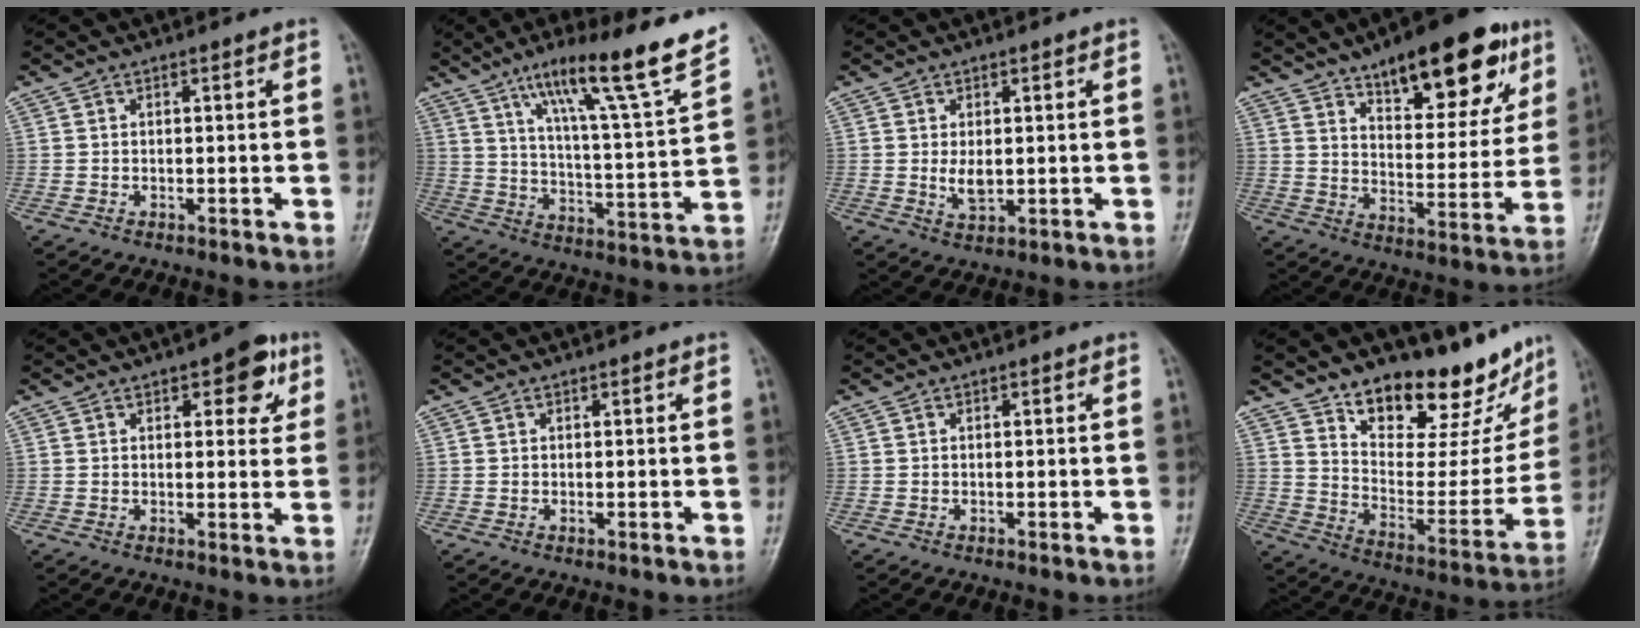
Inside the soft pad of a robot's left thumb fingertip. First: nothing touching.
{"total": 18.9, "force": [12.8, 1.3, 13.9], "torque": [-0.196, -0.061, 0.202]}
{"total": 3.8, "force": [0.3, 2.3, 3.0], "torque": [-0.043, -0.010, 0.009]}
{"total": 21.6, "force": [12.6, 8.5, 15.3], "torque": [-0.170, -0.042, 0.188]}
{"total": 7.6, "force": [3.5, 3.7, 5.6], "torque": [-0.033, -0.008, 0.036]}
{"total": 0.7, "force": [0.2, 0.4, 0.5], "torque": [-0.004, -0.001, 0.003]}
{"total": 0.0}
{"total": 22.4, "force": [17.3, 8.5, 11.4], "torque": [-0.114, -0.109, 0.259]}